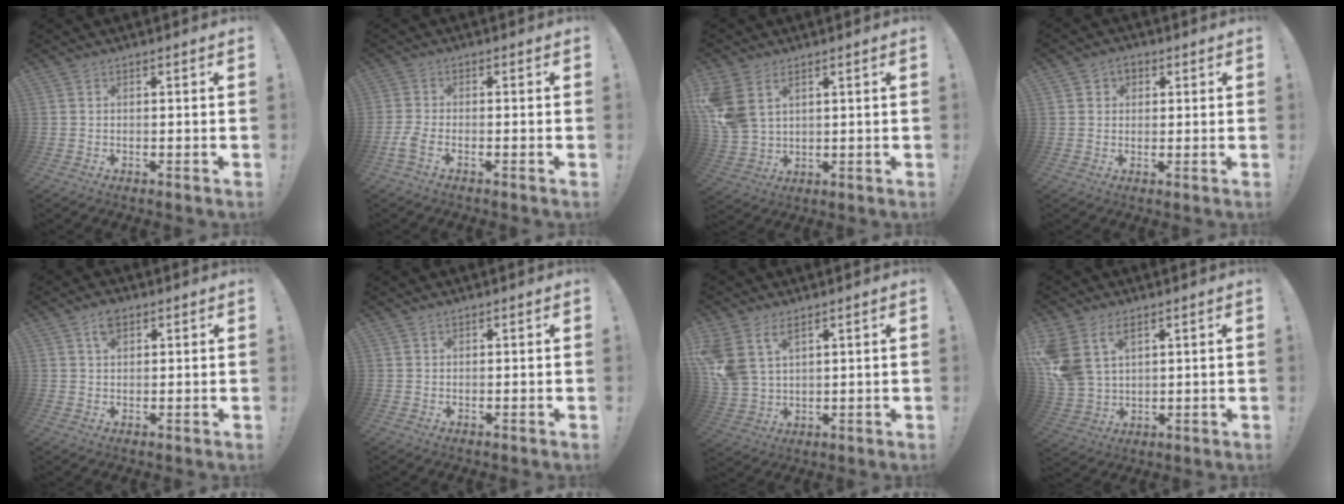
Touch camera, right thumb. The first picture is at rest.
{"total": 3.3, "force": [-1.7, 0.9, 2.7], "torque": [-0.068, -0.009, -0.030]}
{"total": 8.6, "force": [4.4, 5.5, 4.9], "torque": [-0.106, -0.015, 0.090]}
{"total": 3.3, "force": [1.0, 2.9, 1.3], "torque": [-0.017, 0.003, 0.017]}
{"total": 4.2, "force": [2.1, 2.7, 2.5], "torque": [-0.036, -0.001, 0.037]}
{"total": 0.7, "force": [0.6, 0.4, 0.0], "torque": [0.001, -0.001, 0.011]}
{"total": 9.6, "force": [5.4, 5.9, 5.4], "torque": [-0.119, -0.022, 0.109]}
{"total": 11.0, "force": [5.8, 7.1, 6.1], "torque": [-0.133, -0.020, 0.119]}